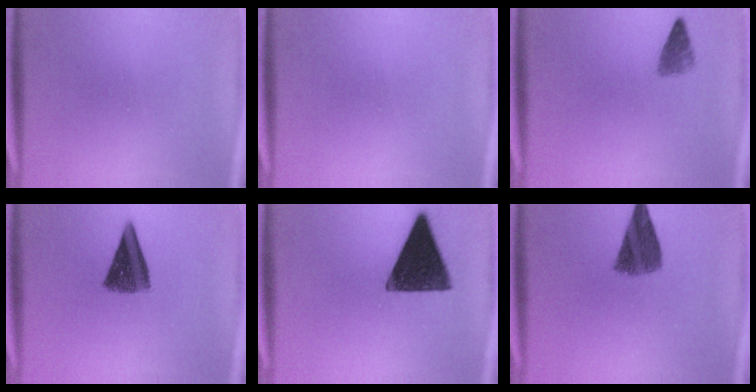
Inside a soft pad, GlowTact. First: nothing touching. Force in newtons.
{"total": 0.0}
{"total": 2.2}
{"total": 8.5}
{"total": 14.8}
{"total": 8.8}